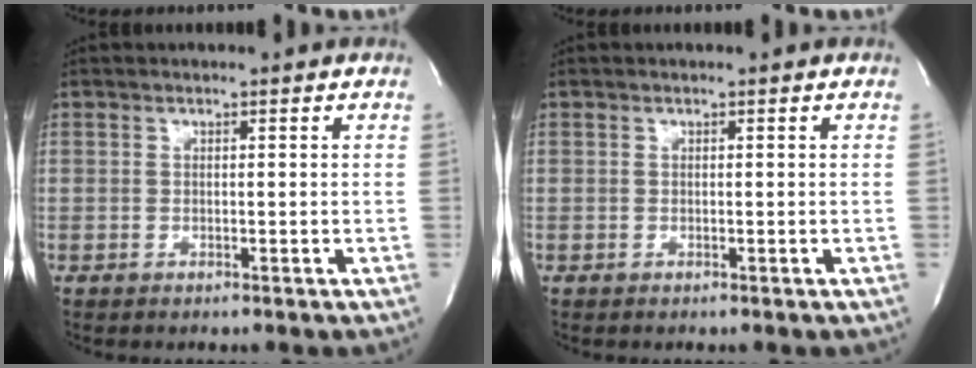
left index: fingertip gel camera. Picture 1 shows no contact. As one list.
[{"total": 0.0}]